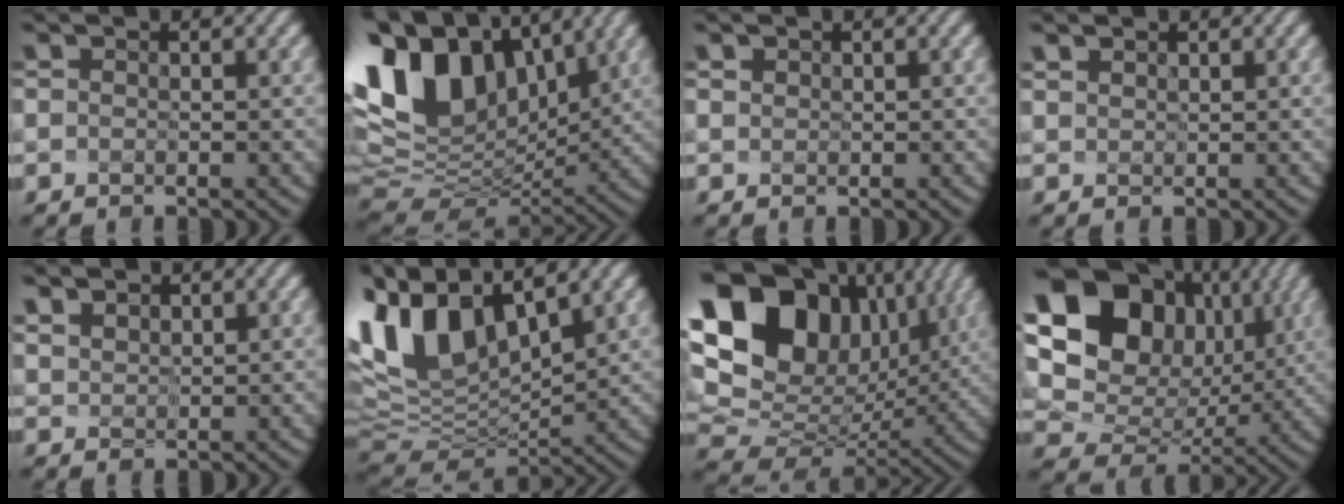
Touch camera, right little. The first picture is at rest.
{"total": 13.9, "force": [5.3, 8.7, 9.4], "torque": [-0.205, 0.018, 0.108]}
{"total": 1.2, "force": [0.7, 0.8, 0.5], "torque": [-0.015, 0.014, 0.008]}
{"total": 1.2, "force": [1.0, 0.6, 0.3], "torque": [-0.023, 0.006, 0.024]}
{"total": 3.1, "force": [2.4, 1.7, 1.1], "torque": [-0.052, 0.006, 0.058]}
{"total": 12.4, "force": [5.4, 6.5, 9.0], "torque": [-0.208, 0.016, 0.113]}
{"total": 18.8, "force": [6.5, 13.5, 11.4], "torque": [-0.239, 0.032, 0.136]}
{"total": 16.9, "force": [5.4, 13.4, 8.8], "torque": [-0.204, 0.022, 0.126]}